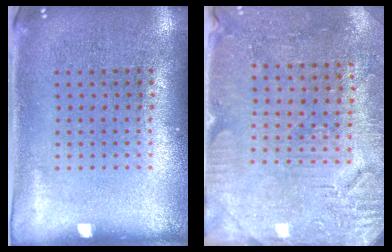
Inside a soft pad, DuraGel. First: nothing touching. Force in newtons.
{"total": 3.0, "press": 2.8, "slide": 0.9}